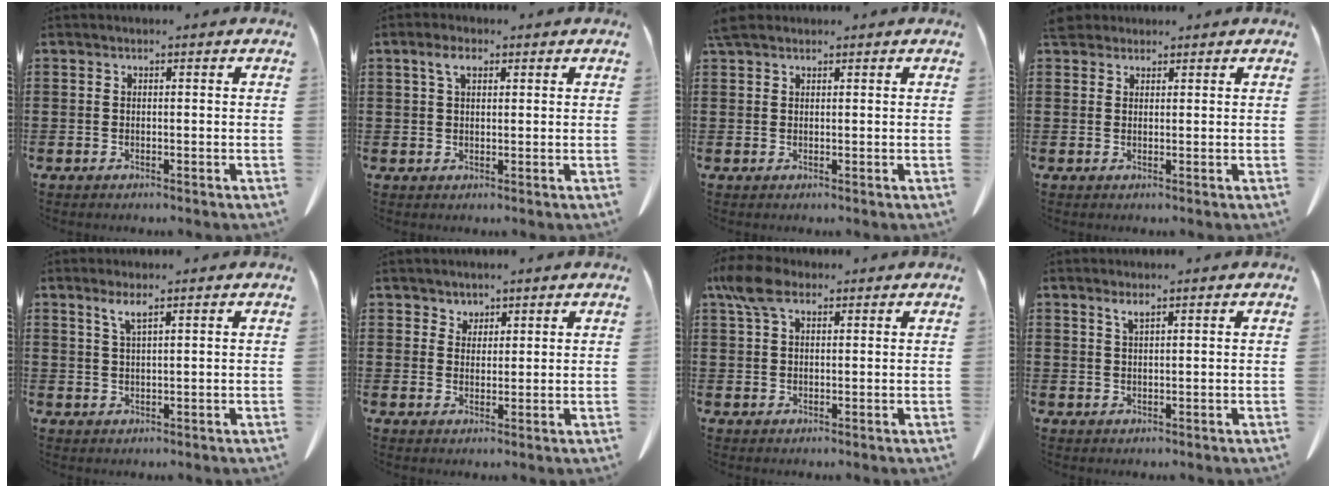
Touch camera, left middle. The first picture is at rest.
{"total": 3.3, "force": [1.7, 1.5, 2.4], "torque": [-0.055, 0.009, 0.029]}
{"total": 2.1, "force": [1.7, 0.7, 0.9], "torque": [-0.025, 0.004, 0.034]}
{"total": 2.8, "force": [2.4, 1.2, 0.8], "torque": [-0.024, 0.006, 0.047]}
{"total": 2.4, "force": [1.5, 0.4, 1.9], "torque": [-0.041, 0.002, 0.025]}
{"total": 2.4, "force": [1.9, 1.4, 0.1], "torque": [-0.010, 0.007, 0.037]}
{"total": 5.5, "force": [3.1, 2.8, 3.7], "torque": [-0.089, 0.005, 0.055]}
{"total": 1.5, "force": [1.0, 0.3, 1.0], "torque": [-0.022, 0.001, 0.018]}